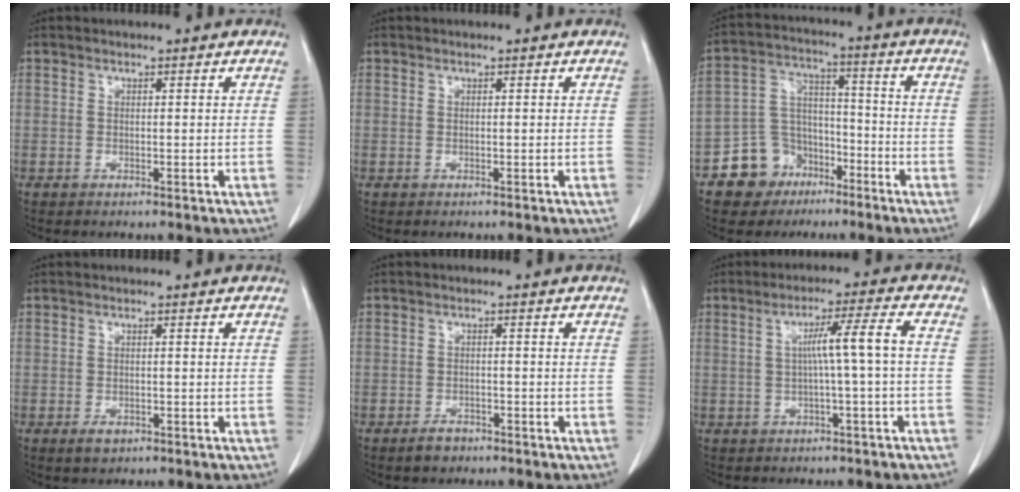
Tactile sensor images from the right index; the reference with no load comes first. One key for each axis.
{"total": 0.0}
{"total": 10.7, "fx": -6.2, "fy": 8.3, "fz": 2.6, "tx": -0.052, "ty": 0.039, "tz": -0.100}
{"total": 2.7, "fx": -1.3, "fy": 1.7, "fz": 1.7, "tx": -0.028, "ty": -0.001, "tz": -0.010}
{"total": 3.2, "fx": -2.2, "fy": 1.9, "fz": 1.4, "tx": -0.025, "ty": 0.002, "tz": -0.029}
{"total": 6.6, "fx": -0.1, "fy": -0.6, "fz": 6.6, "tx": -0.111, "ty": 0.016, "tz": 0.003}